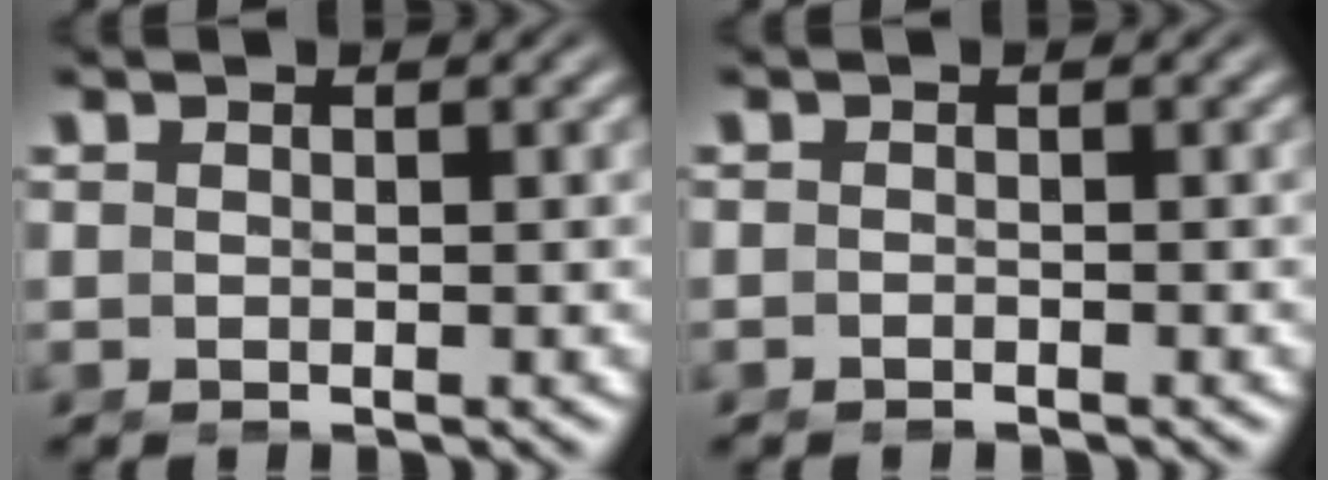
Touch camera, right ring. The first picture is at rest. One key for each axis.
{"total": 0.7, "fx": -0.7, "fy": -0.1, "fz": -0.1, "tx": -0.003, "ty": -0.008, "tz": -0.009}